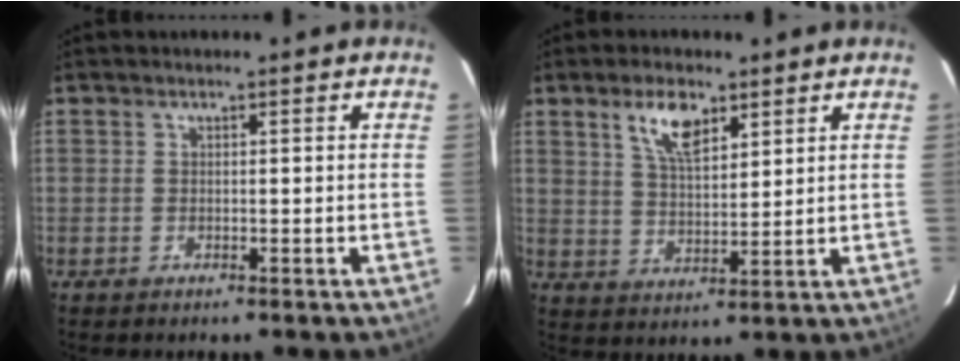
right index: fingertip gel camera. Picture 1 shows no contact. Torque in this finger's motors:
{"motor_torque": [0.14, 0.09, 0.24, 0.09]}